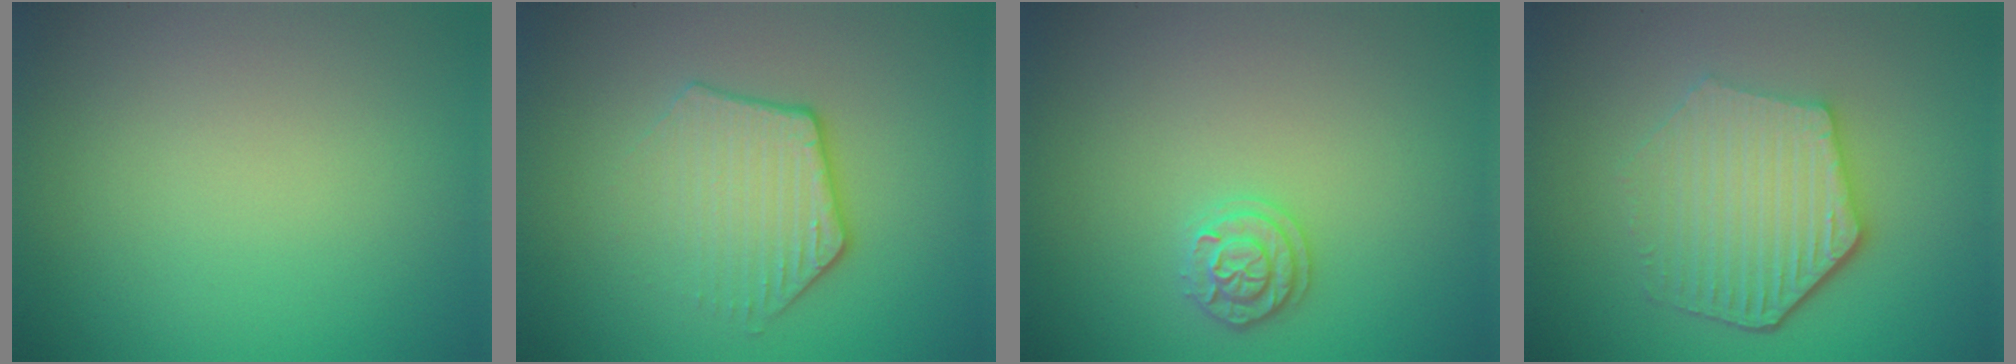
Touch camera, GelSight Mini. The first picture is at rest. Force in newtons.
{"total": 3.9, "press": 3.0, "slide": 2.5}
{"total": 1.9, "press": 1.9, "slide": 0.2}
{"total": 5.7, "press": 4.4, "slide": 3.6}